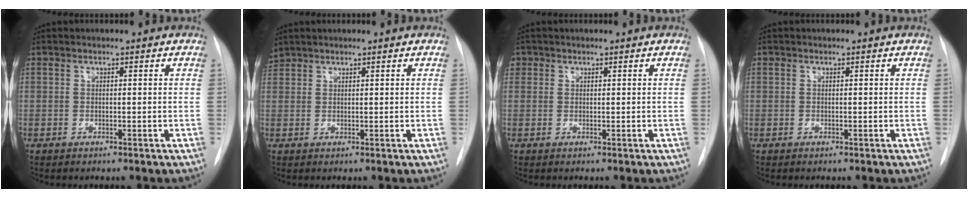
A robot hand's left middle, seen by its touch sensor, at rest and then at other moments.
{"total": 1.8, "force": [1.7, 0.5, -0.1], "torque": [-0.003, 0.014, 0.037]}
{"total": 1.3, "force": [0.6, 1.2, 0.2], "torque": [0.008, 0.008, 0.007]}
{"total": 0.0}